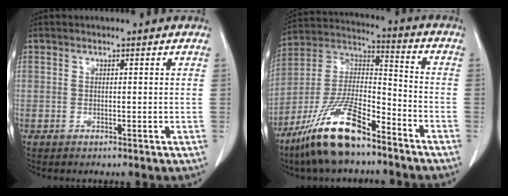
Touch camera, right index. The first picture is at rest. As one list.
[{"total": 15.9, "force": [-11.1, 4.0, 10.6], "torque": [-0.215, 0.005, -0.204]}]